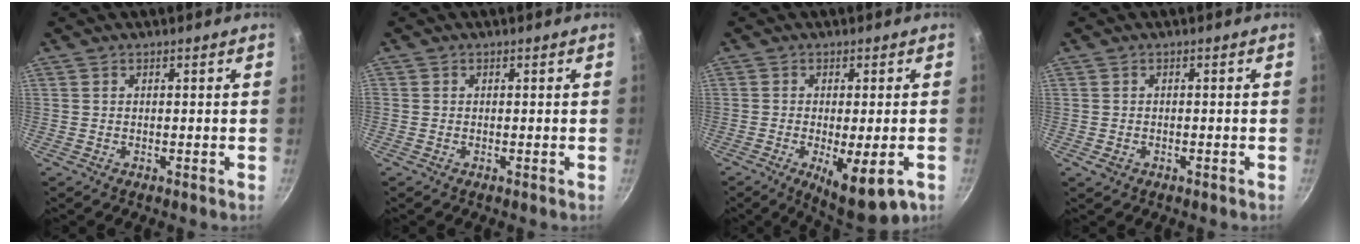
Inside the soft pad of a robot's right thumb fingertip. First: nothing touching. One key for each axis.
{"total": 0.0}
{"total": 10.3, "fx": -3.7, "fy": 2.9, "fz": 9.2, "tx": -0.138, "ty": -0.010, "tz": -0.045}
{"total": 1.5, "fx": -0.7, "fy": 1.1, "fz": 0.9, "tx": -0.016, "ty": 0.001, "tz": -0.009}